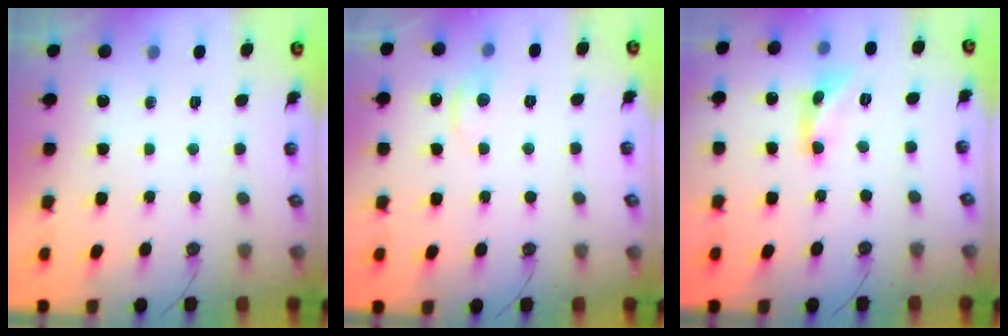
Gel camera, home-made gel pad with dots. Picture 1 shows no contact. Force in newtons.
{"total": 1.3, "press": 1.2, "slide": 0.4}
{"total": 3.0, "press": 3.0, "slide": 0.3}